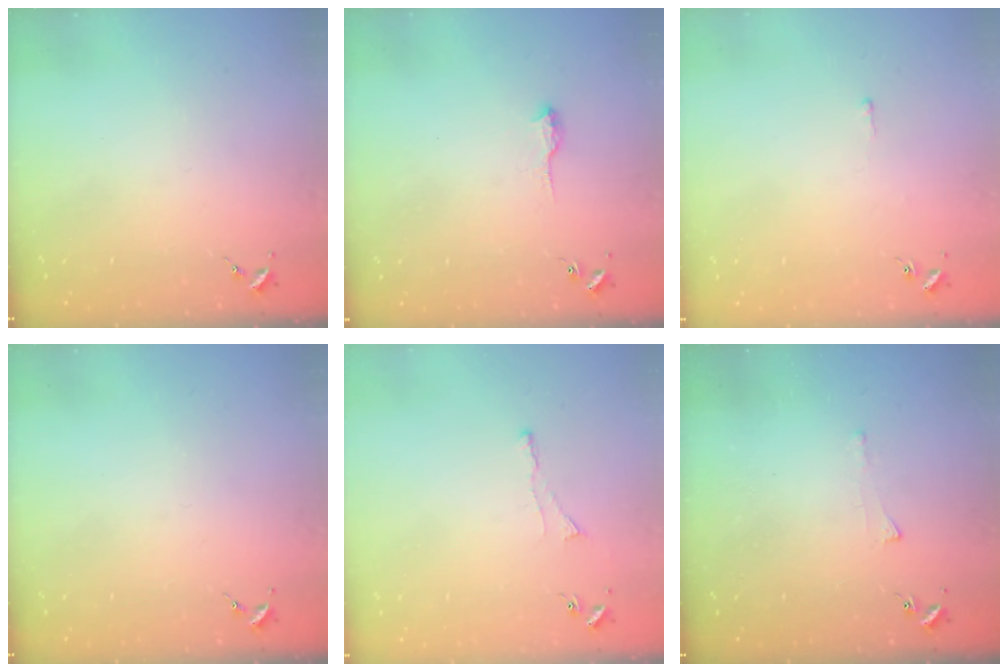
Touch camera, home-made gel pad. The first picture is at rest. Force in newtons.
{"total": 5.9, "press": 5.8, "slide": 0.6}
{"total": 2.6, "press": 2.6, "slide": 0.4}
{"total": 0.0}
{"total": 2.9, "press": 2.8, "slide": 0.7}
{"total": 3.5, "press": 3.4, "slide": 0.5}